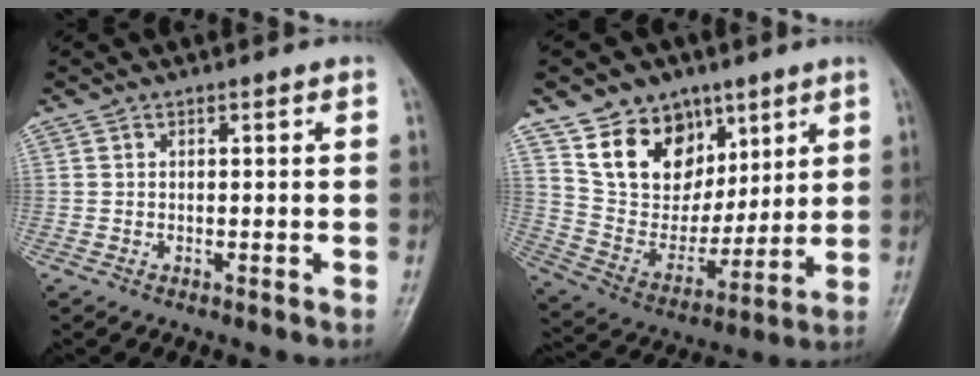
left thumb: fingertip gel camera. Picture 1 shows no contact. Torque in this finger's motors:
{"motor_torque": [0.84, 1.10, 1.10, -1.31, 0.09]}